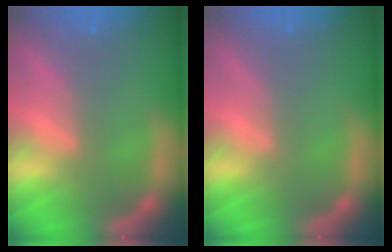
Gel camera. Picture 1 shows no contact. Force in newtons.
{"total": 0.0}